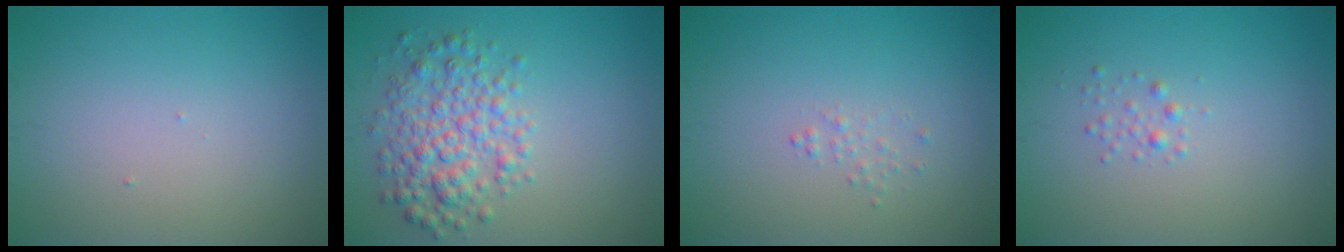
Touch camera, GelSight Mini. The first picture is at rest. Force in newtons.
{"total": 4.8, "press": 4.8, "slide": 0.1}
{"total": 0.7, "press": 0.7, "slide": 0.1}
{"total": 0.9, "press": 0.9, "slide": 0.0}